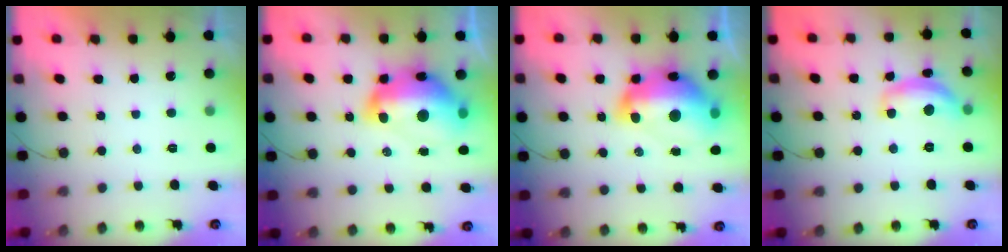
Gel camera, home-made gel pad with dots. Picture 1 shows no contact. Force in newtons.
{"total": 20.2, "press": 20.1, "slide": 2.3}
{"total": 20.2, "press": 20.1, "slide": 2.3}
{"total": 12.6, "press": 12.6, "slide": 0.9}